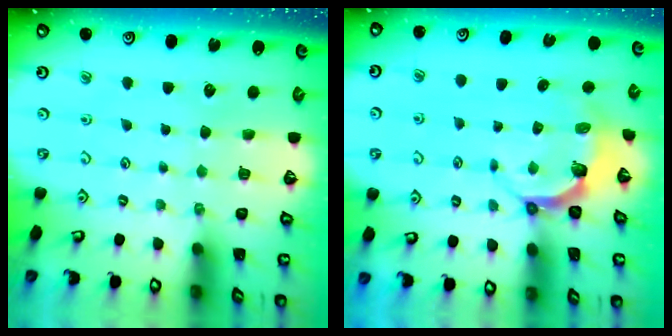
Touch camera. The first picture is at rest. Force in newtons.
{"total": 5.1, "press": 4.0, "slide": 3.2}